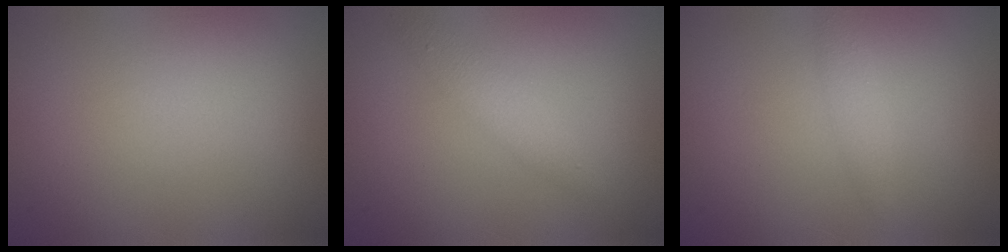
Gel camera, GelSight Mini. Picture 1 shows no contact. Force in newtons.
{"total": 2.0, "press": 2.0, "slide": 0.0}
{"total": 1.2, "press": 1.2, "slide": 0.0}